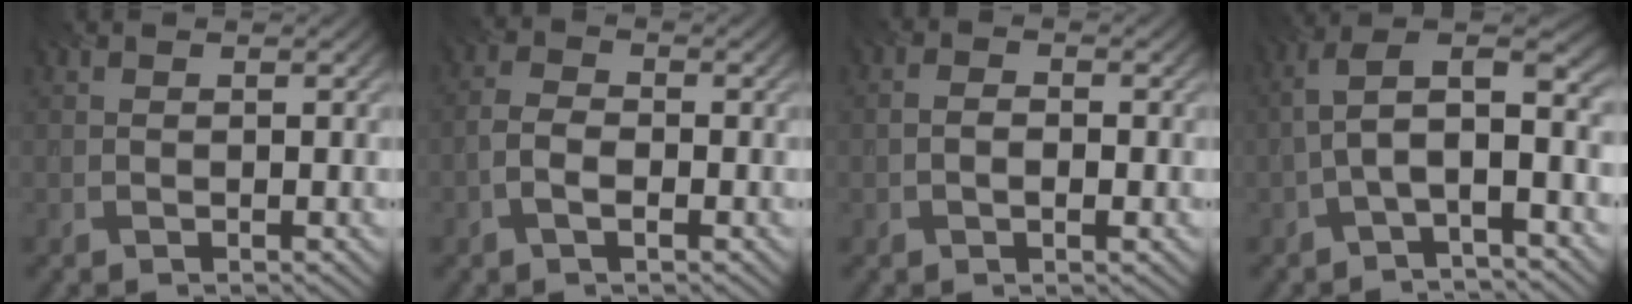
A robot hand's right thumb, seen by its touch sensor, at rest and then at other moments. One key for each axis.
{"total": 3.0, "fx": -1.2, "fy": 1.5, "fz": 2.3, "tx": -0.051, "ty": 0.002, "tz": -0.031}
{"total": 2.4, "fx": -0.4, "fy": 1.4, "fz": 1.9, "tx": -0.016, "ty": -0.003, "tz": -0.015}
{"total": 8.4, "fx": -1.4, "fy": 3.2, "fz": 7.6, "tx": -0.149, "ty": 0.018, "tz": -0.036}